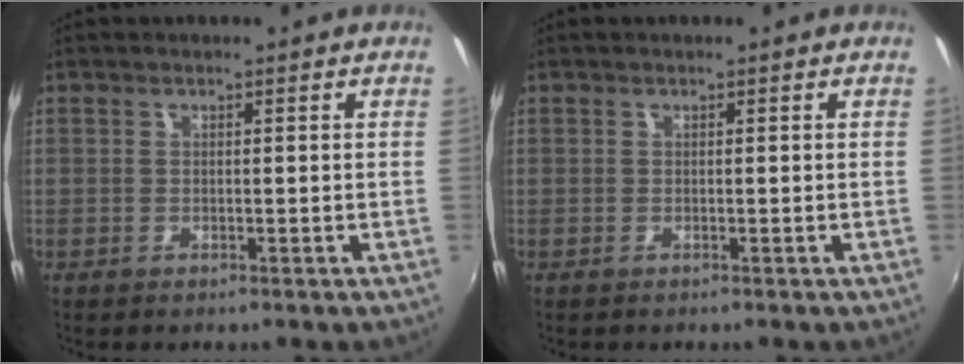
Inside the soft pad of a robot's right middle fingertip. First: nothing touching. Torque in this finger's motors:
{"motor_torque": [-0.16, 0.05, 0.00, 0.00]}